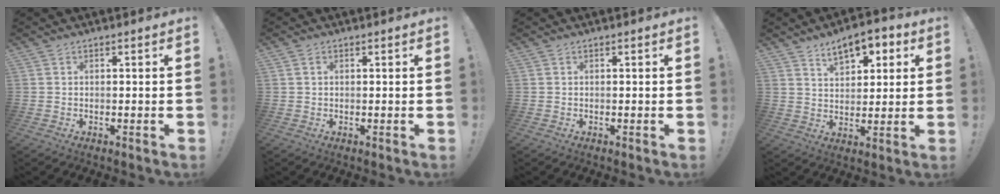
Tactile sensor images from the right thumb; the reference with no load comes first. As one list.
[{"total": 0.9, "force": [0.4, 0.7, 0.5], "torque": [-0.011, 0.004, 0.007]}, {"total": 0.0}, {"total": 9.6, "force": [5.6, 5.5, 5.6], "torque": [-0.076, -0.023, 0.099]}]